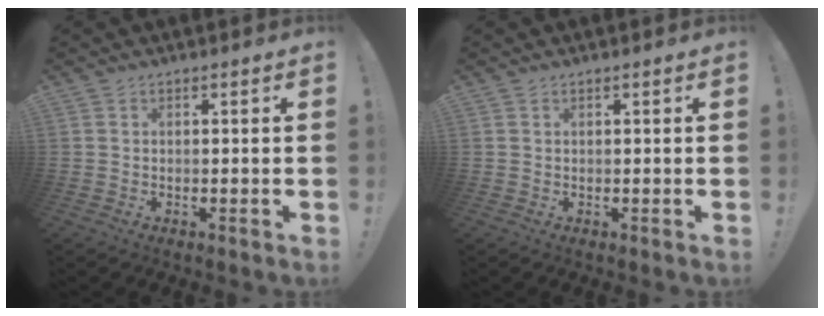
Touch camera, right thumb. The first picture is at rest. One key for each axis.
{"total": 0.0}